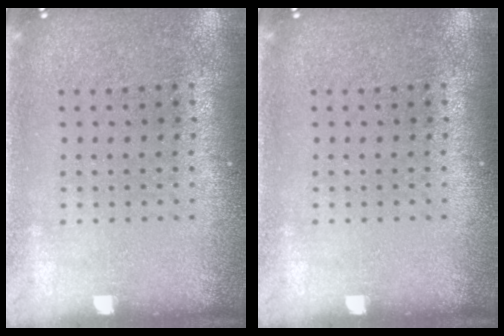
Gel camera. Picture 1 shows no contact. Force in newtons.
{"total": 0.0}